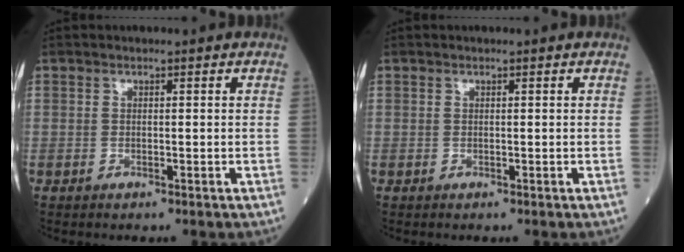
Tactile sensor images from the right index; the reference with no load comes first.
{"total": 0.0}